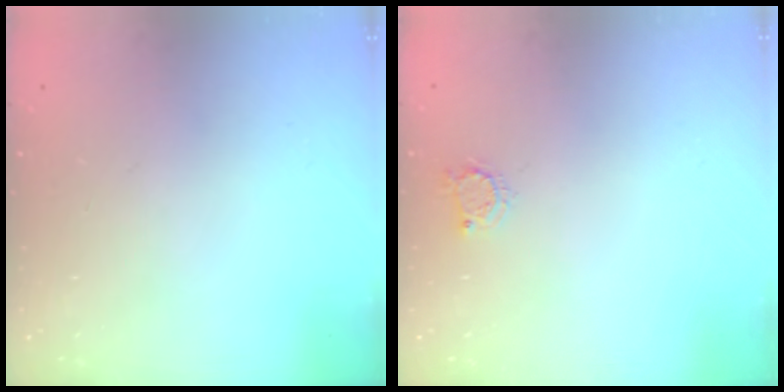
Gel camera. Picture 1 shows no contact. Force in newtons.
{"total": 3.8, "press": 3.7, "slide": 0.4}